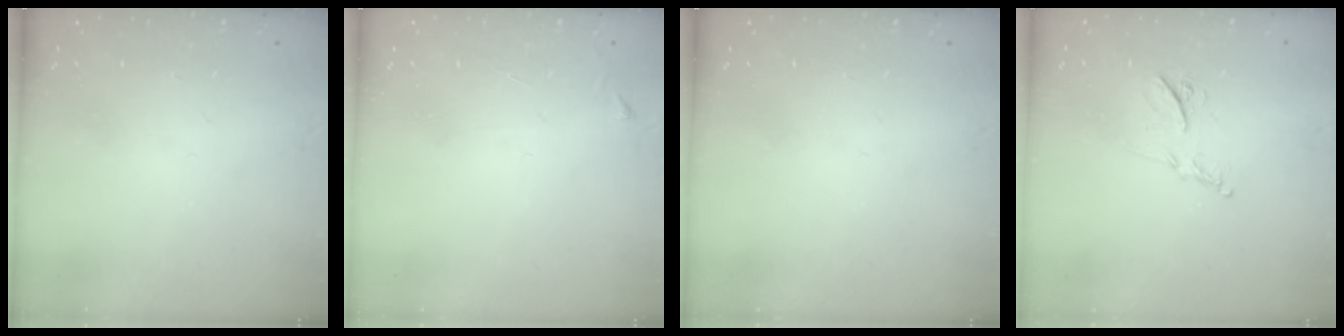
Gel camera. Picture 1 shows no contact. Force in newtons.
{"total": 2.6, "press": 2.6, "slide": 0.3}
{"total": 0.0}
{"total": 8.7, "press": 8.7, "slide": 0.4}